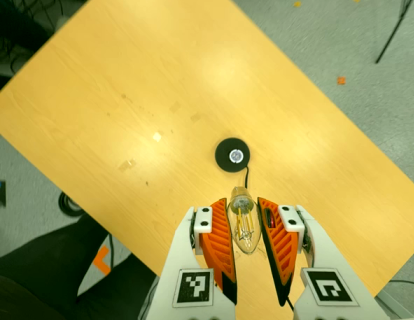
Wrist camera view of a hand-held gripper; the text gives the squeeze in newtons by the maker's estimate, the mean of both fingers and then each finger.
{"total": 12.1, "left": 12.4, "right": 11.8}